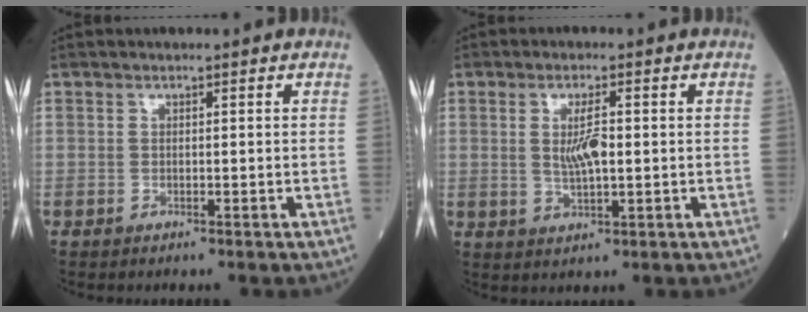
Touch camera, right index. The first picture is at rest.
{"total": 4.6, "force": [0.4, 0.9, 4.5], "torque": [-0.086, -0.001, 0.010]}